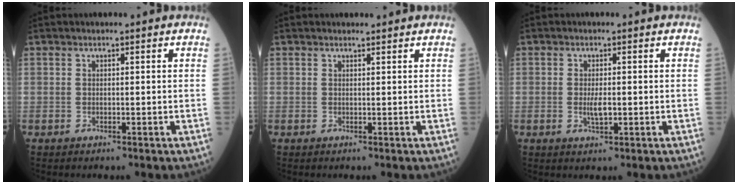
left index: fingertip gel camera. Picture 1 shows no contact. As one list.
[{"total": 0.9, "force": [0.9, 0.1, -0.1], "torque": [-0.002, 0.001, 0.015]}, {"total": 2.2, "force": [-0.4, 0.6, 2.0], "torque": [-0.039, -0.001, -0.005]}]